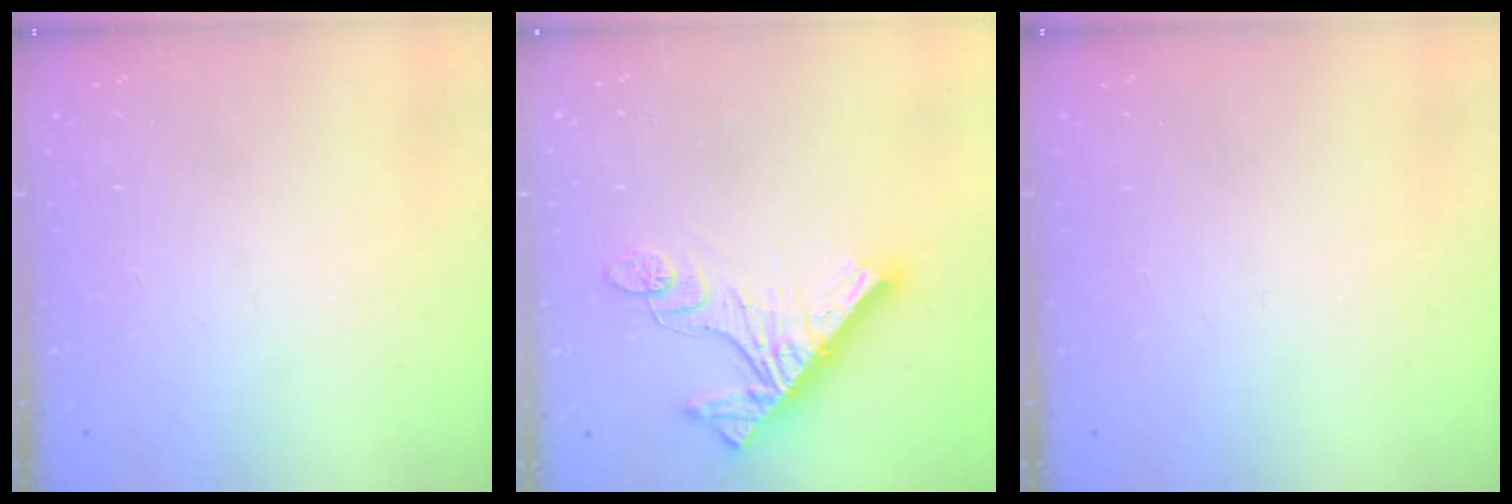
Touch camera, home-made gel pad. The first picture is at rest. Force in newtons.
{"total": 15.3, "press": 15.3, "slide": 1.0}
{"total": 0.0}